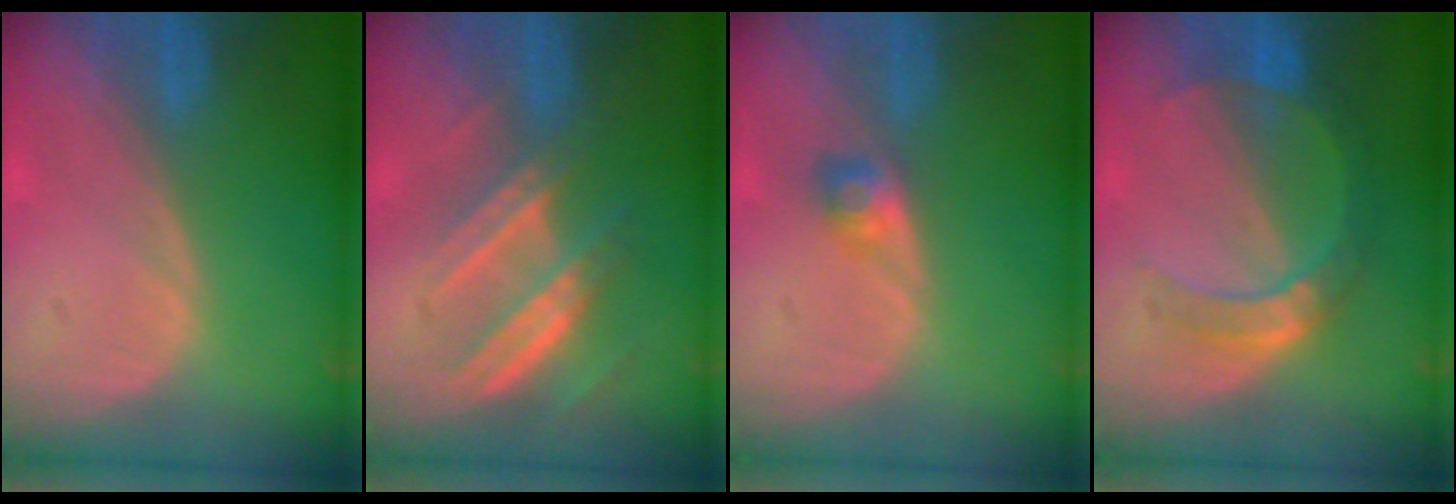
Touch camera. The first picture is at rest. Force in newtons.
{"total": 7.9, "press": 7.0, "slide": 3.6}
{"total": 2.5, "press": 2.3, "slide": 1.0}
{"total": 7.2, "press": 6.5, "slide": 3.1}